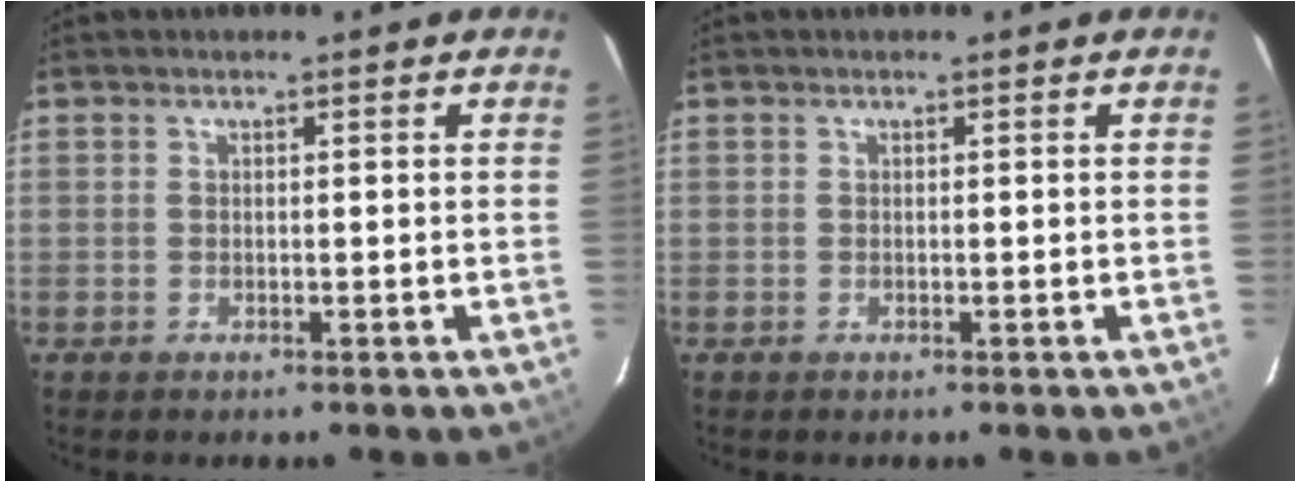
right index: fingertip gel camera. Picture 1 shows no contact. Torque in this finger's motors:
{"motor_torque": [0.01, -0.01, 0.00, 0.00]}